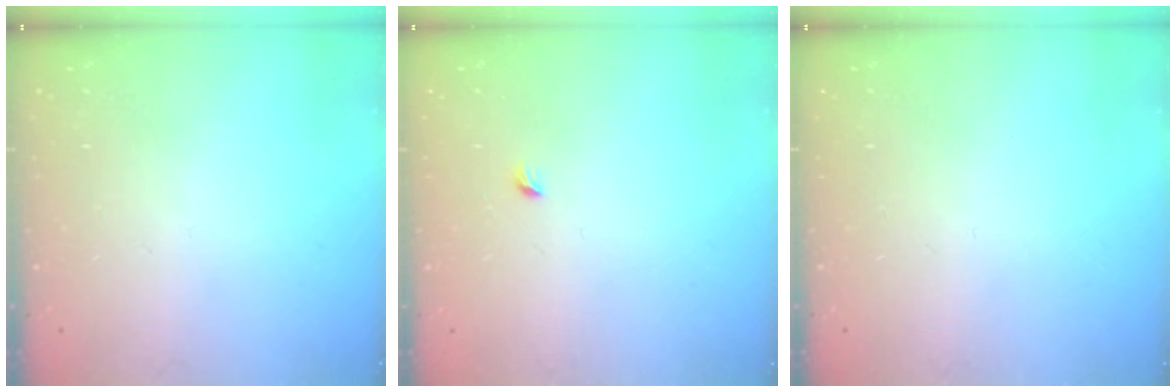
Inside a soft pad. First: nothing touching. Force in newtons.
{"total": 2.7, "press": 2.6, "slide": 0.6}
{"total": 0.0}